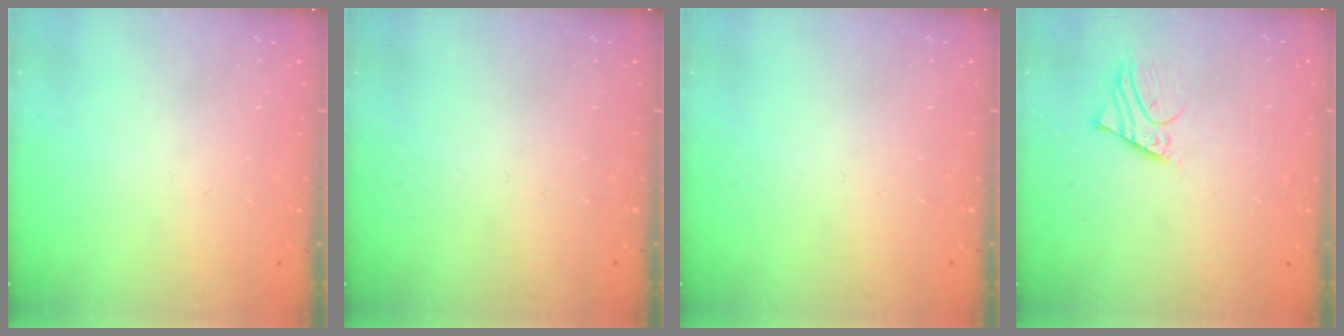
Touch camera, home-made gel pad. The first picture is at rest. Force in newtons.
{"total": 0.0}
{"total": 0.0}
{"total": 2.9, "press": 2.9, "slide": 0.0}